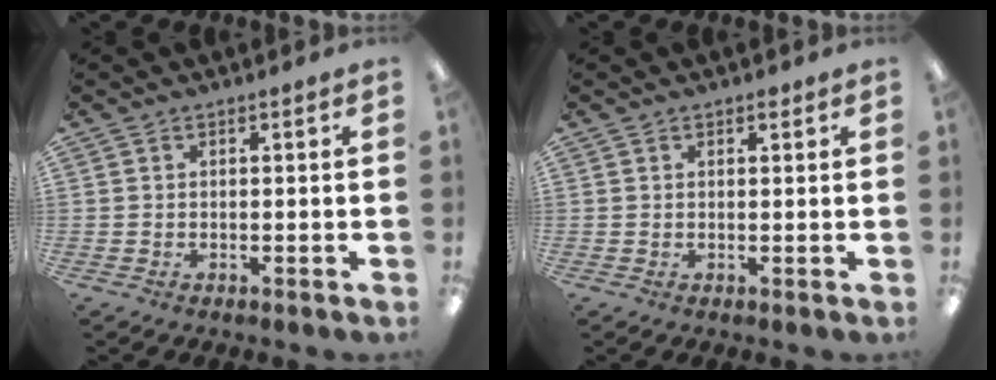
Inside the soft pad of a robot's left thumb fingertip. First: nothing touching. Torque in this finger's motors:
{"motor_torque": [-0.64, -0.08, -0.31, -0.26, 0.03]}